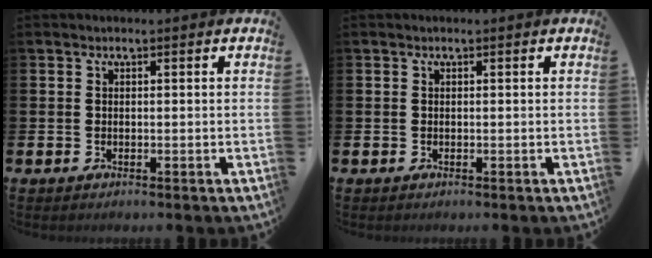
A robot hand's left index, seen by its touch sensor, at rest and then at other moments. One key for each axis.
{"total": 0.0}